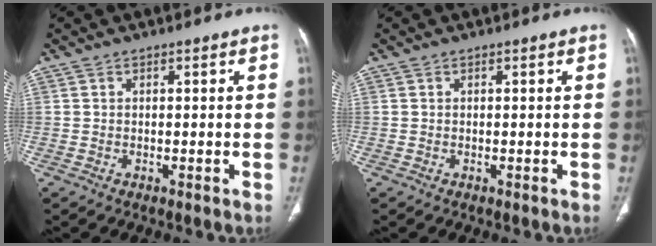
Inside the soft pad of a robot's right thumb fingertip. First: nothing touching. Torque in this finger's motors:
{"motor_torque": [0.00, 0.00, 0.01, 0.01, 0.00]}